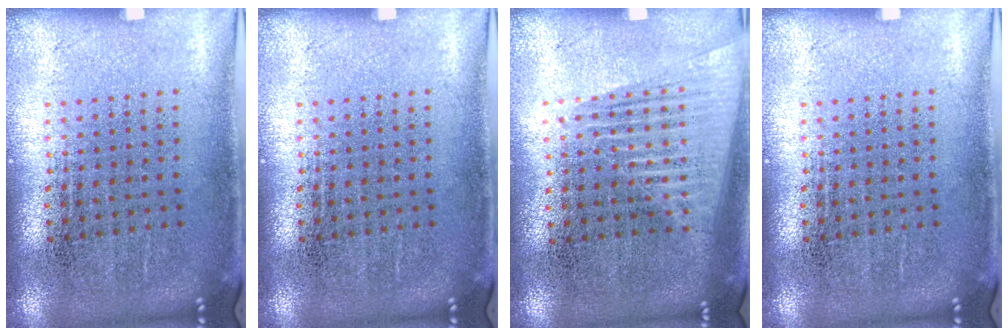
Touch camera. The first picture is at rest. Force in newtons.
{"total": 0.0}
{"total": 1.5, "press": 1.4, "slide": 0.5}
{"total": 0.0}